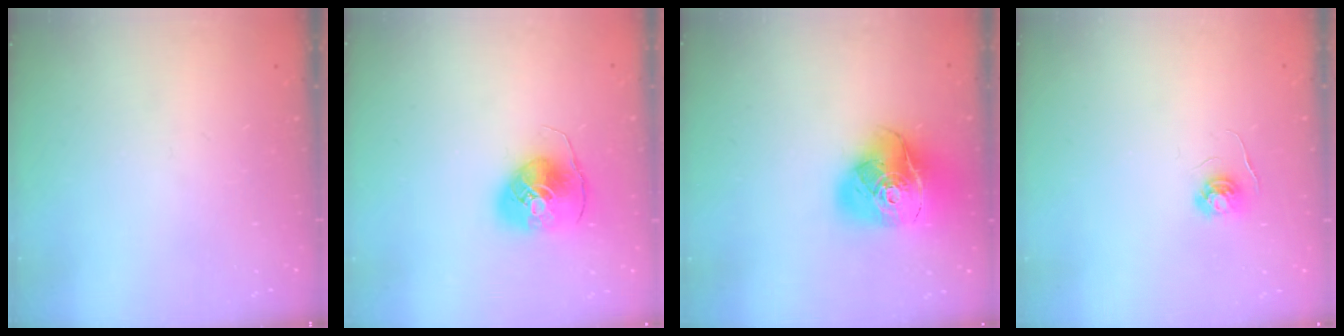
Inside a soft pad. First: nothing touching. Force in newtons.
{"total": 8.1, "press": 8.0, "slide": 1.2}
{"total": 18.9, "press": 18.8, "slide": 2.1}
{"total": 4.0, "press": 4.0, "slide": 0.5}